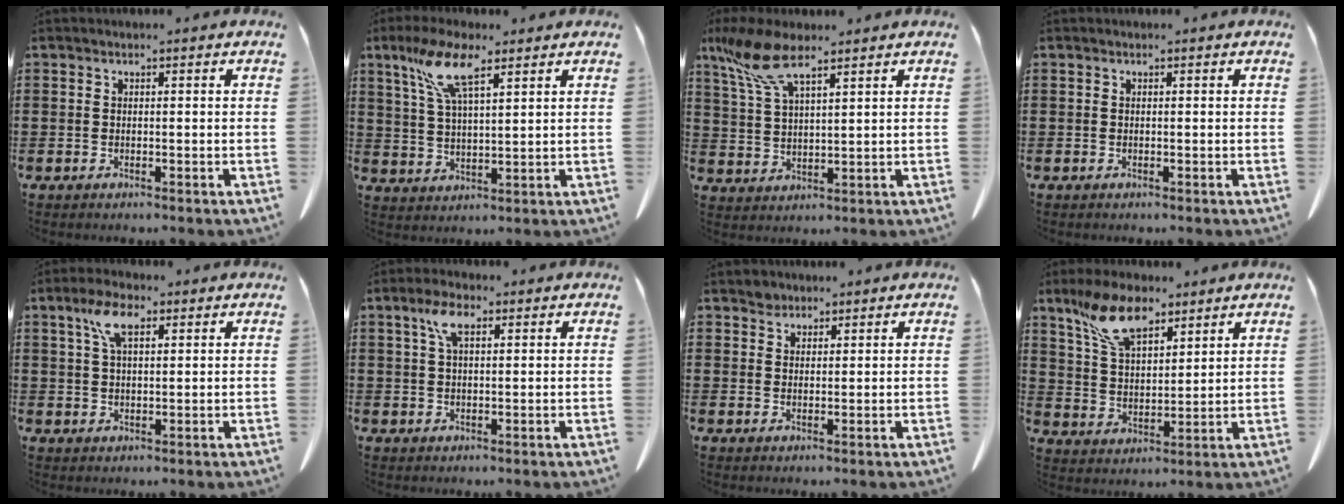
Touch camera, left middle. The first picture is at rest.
{"total": 8.8, "force": [5.3, 2.2, 6.6], "torque": [-0.150, -0.001, 0.092]}
{"total": 8.9, "force": [5.8, 2.6, 6.3], "torque": [-0.157, -0.014, 0.102]}
{"total": 0.0}
{"total": 6.0, "force": [3.1, 2.2, 4.7], "torque": [-0.103, 0.009, 0.054]}
{"total": 4.8, "force": [2.3, 1.7, 3.8], "torque": [-0.085, 0.008, 0.041]}
{"total": 1.9, "force": [1.8, 0.8, 0.0], "torque": [0.003, -0.004, 0.035]}
{"total": 10.2, "force": [7.1, 4.2, 6.0], "torque": [-0.137, -0.007, 0.135]}